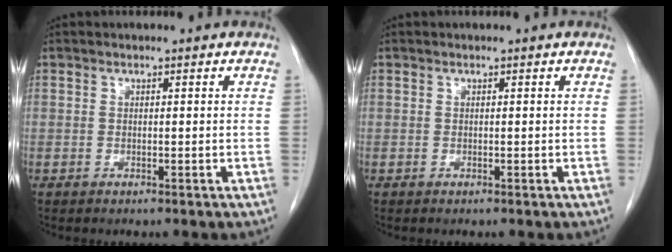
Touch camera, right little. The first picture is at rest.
{"total": 0.0}